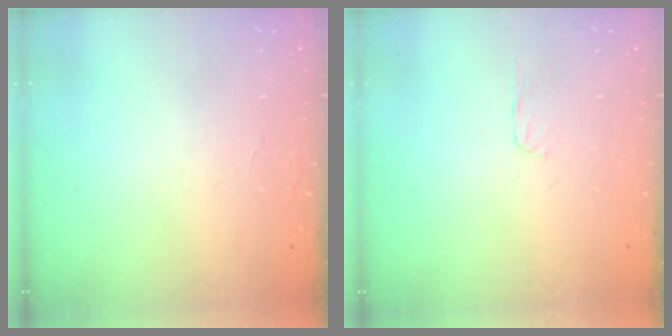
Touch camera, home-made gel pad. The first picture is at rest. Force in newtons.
{"total": 3.0, "press": 2.9, "slide": 0.4}